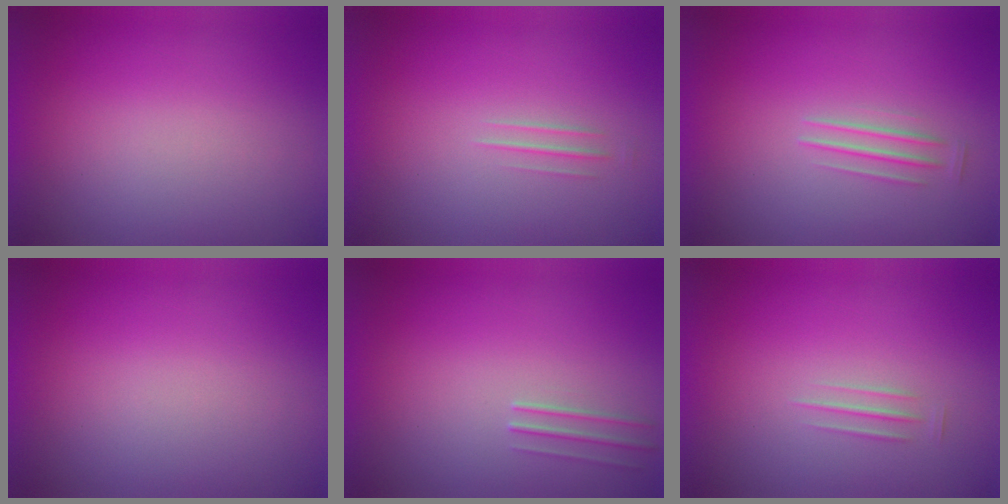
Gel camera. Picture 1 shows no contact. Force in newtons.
{"total": 1.2}
{"total": 1.3}
{"total": 0.0}
{"total": 1.3}
{"total": 1.5}